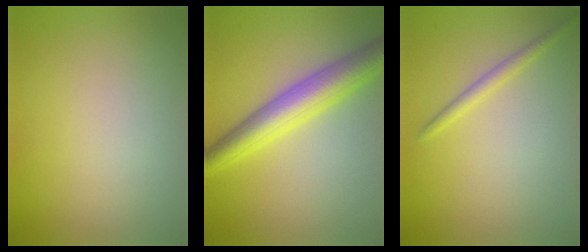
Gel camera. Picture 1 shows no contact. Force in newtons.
{"total": 6.1, "press": 6.1, "slide": 0.0}
{"total": 1.3, "press": 1.3, "slide": 0.0}